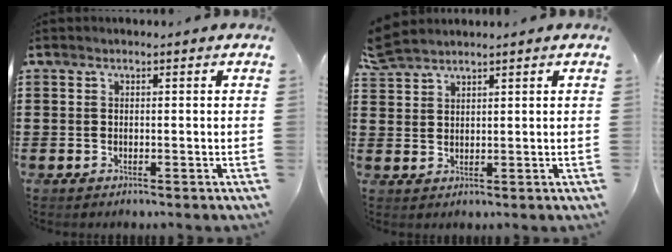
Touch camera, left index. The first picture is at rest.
{"total": 3.2, "force": [3.0, 0.7, 0.9], "torque": [-0.027, -0.003, 0.059]}